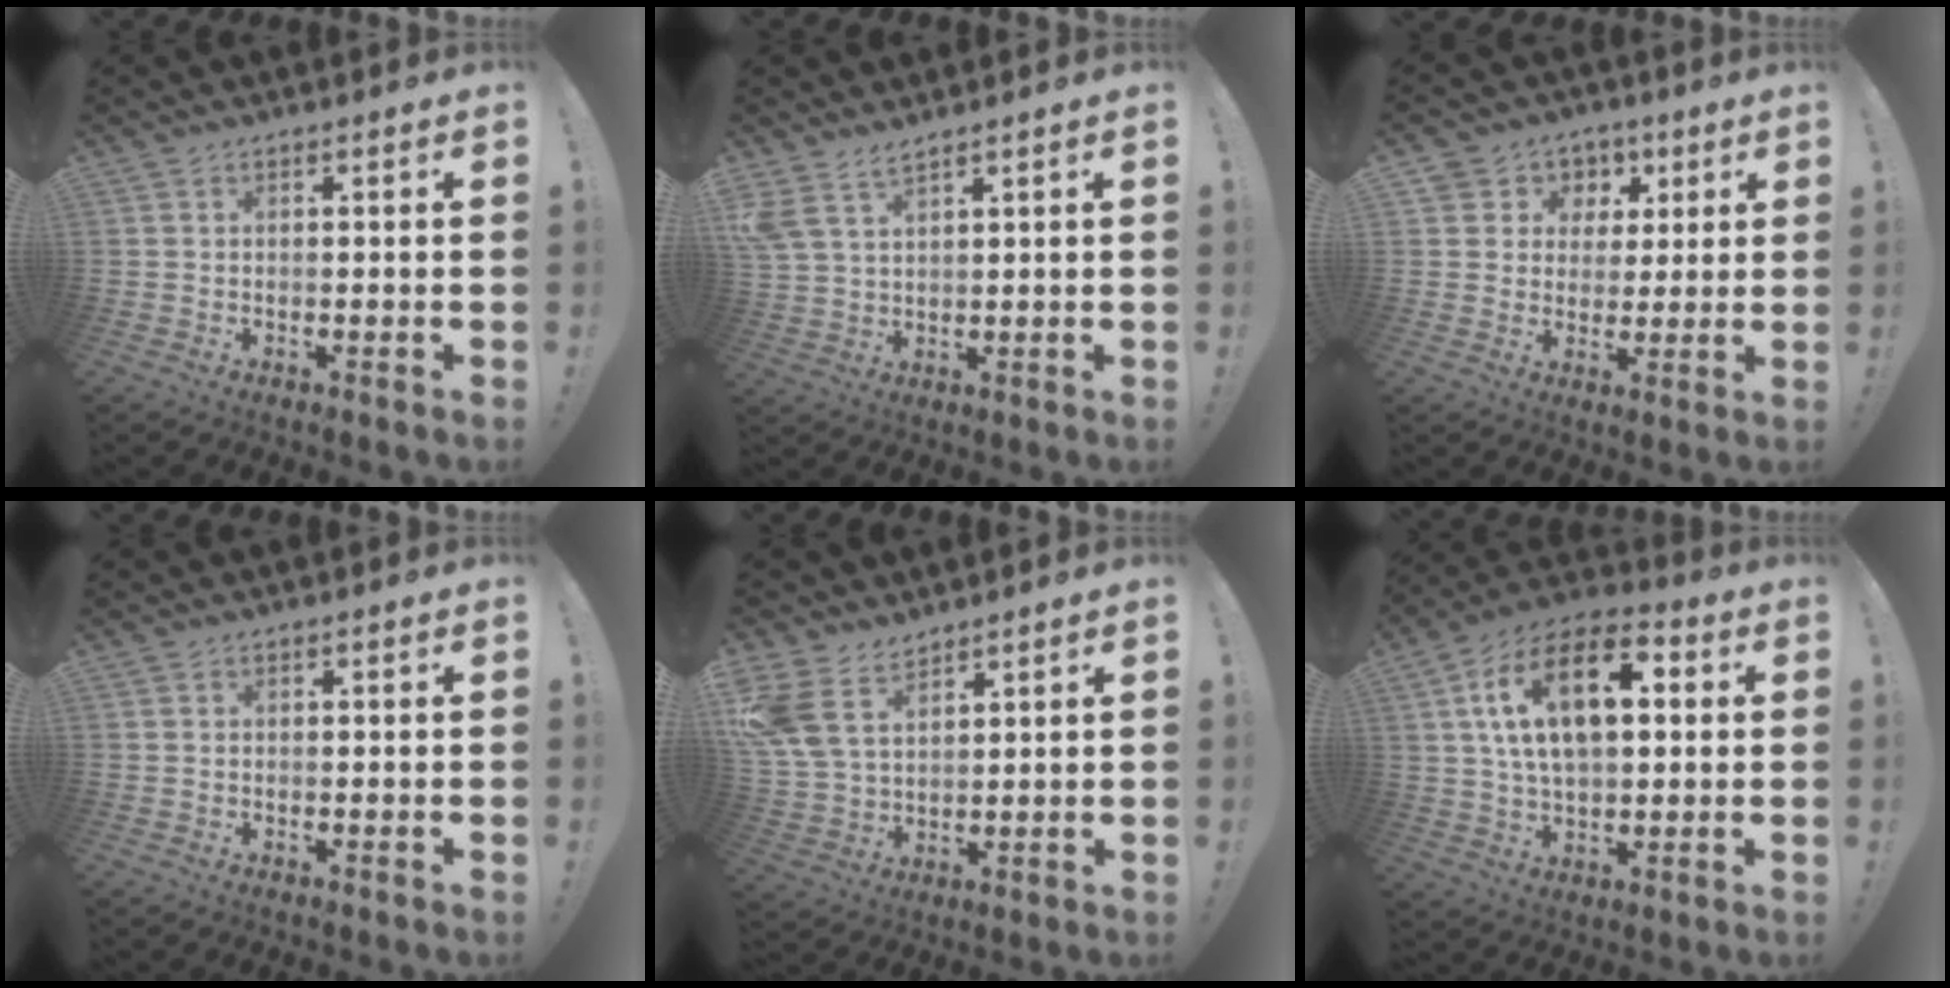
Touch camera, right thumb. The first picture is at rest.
{"total": 5.8, "force": [4.7, 1.8, 2.9], "torque": [-0.060, -0.018, 0.092]}
{"total": 7.3, "force": [1.6, 7.0, 1.4], "torque": [-0.022, -0.007, 0.037]}
{"total": 0.0}
{"total": 11.1, "force": [7.2, 6.7, 5.3], "torque": [-0.112, -0.038, 0.144]}
{"total": 19.4, "force": [4.7, 10.6, 15.5], "torque": [-0.281, 0.003, 0.071]}